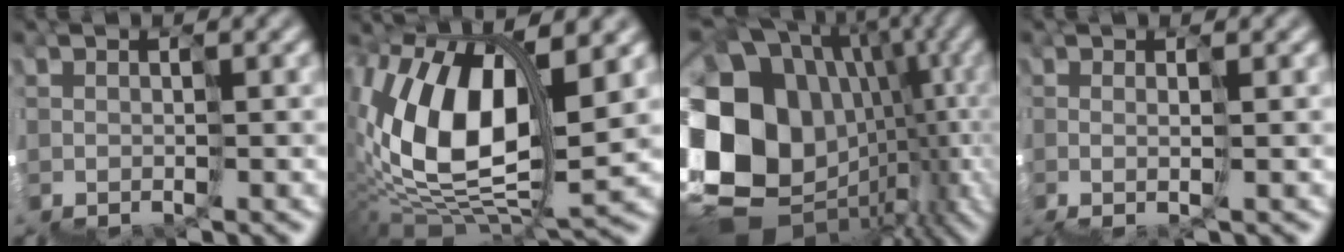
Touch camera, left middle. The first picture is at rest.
{"total": 8.1, "force": [2.7, 4.3, 6.3], "torque": [-0.141, 0.017, 0.042]}
{"total": 15.0, "force": [-0.4, 13.3, 6.8], "torque": [-0.155, -0.007, 0.026]}
{"total": 1.7, "force": [0.4, 0.5, 1.6], "torque": [0.009, 0.015, 0.007]}